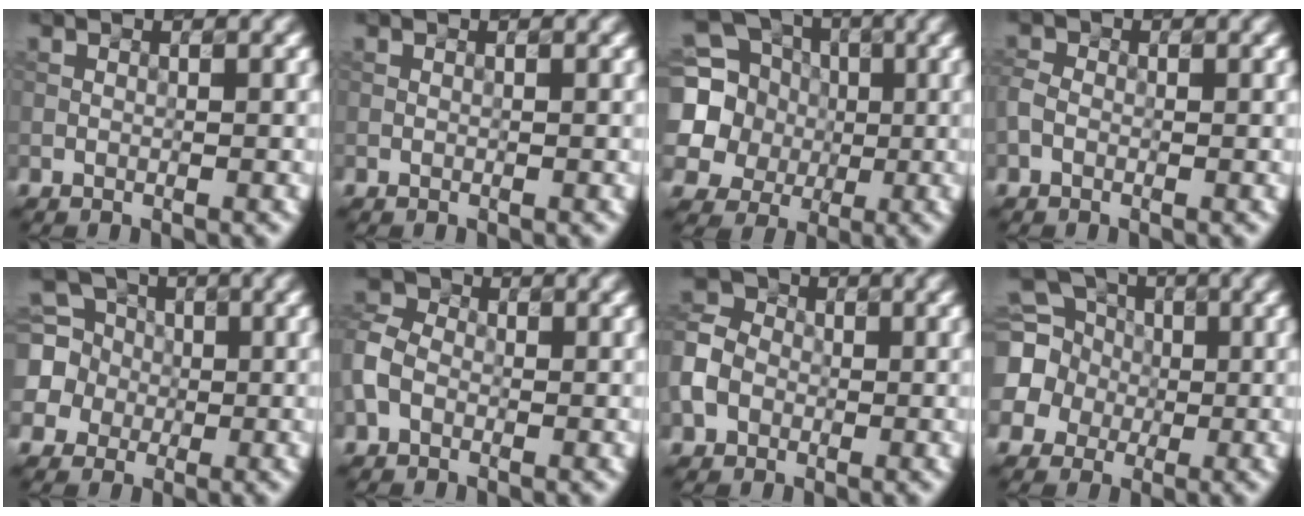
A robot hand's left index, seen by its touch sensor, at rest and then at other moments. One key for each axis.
{"total": 0.0}
{"total": 13.0, "fx": 1.8, "fy": 11.9, "fz": 4.9, "tx": -0.155, "ty": 0.035, "tz": 0.006}
{"total": 1.3, "fx": -0.5, "fy": 1.0, "fz": 0.7, "tx": -0.013, "ty": 0.004, "tz": -0.017}
{"total": 6.1, "fx": 0.8, "fy": 5.8, "fz": 1.7, "tx": -0.037, "ty": 0.031, "tz": -0.014}
{"total": 3.2, "fx": -0.9, "fy": 2.5, "fz": 1.7, "tx": -0.037, "ty": 0.010, "tz": -0.031}
{"total": 4.8, "fx": -1.3, "fy": 4.0, "fz": 2.3, "tx": -0.061, "ty": 0.002, "tz": -0.034}
{"total": 7.8, "fx": 0.7, "fy": 7.2, "fz": 2.9, "tx": -0.080, "ty": 0.019, "tz": -0.026}